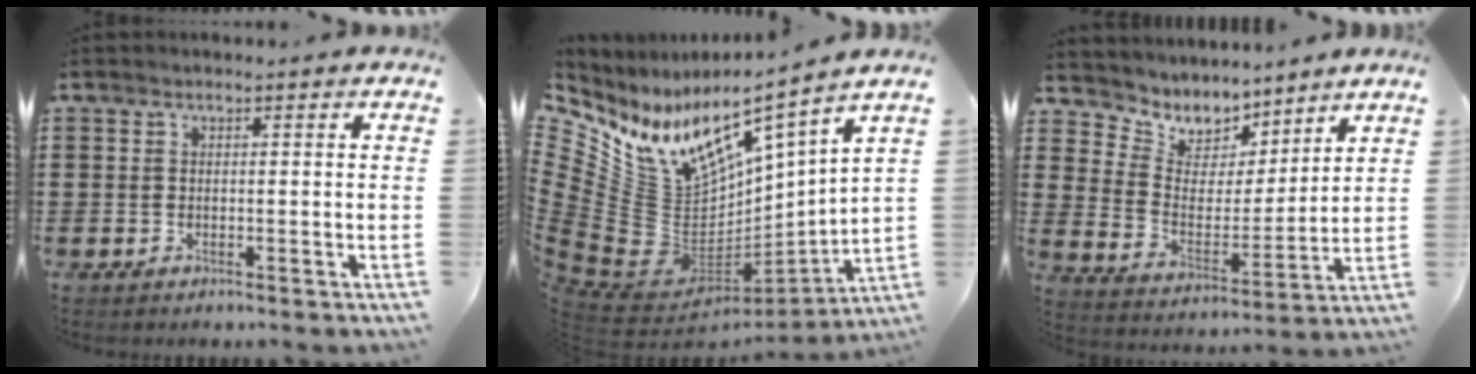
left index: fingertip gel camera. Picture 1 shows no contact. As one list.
[{"total": 12.1, "force": [6.2, 7.4, 7.3], "torque": [-0.195, -0.075, 0.102]}, {"total": 6.8, "force": [6.0, 3.3, -0.2], "torque": [-0.045, -0.047, 0.108]}]